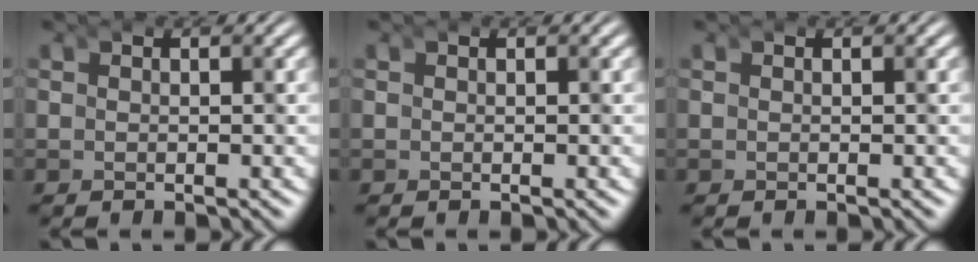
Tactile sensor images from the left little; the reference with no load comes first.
{"total": 0.0}
{"total": 0.0}